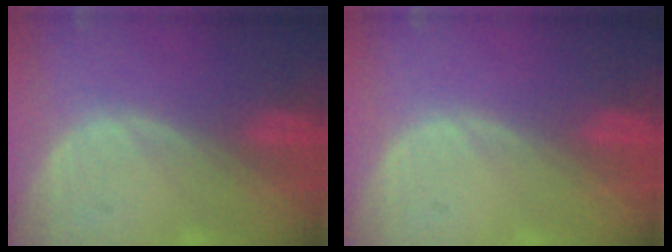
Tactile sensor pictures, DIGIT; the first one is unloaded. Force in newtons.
{"total": 0.0}